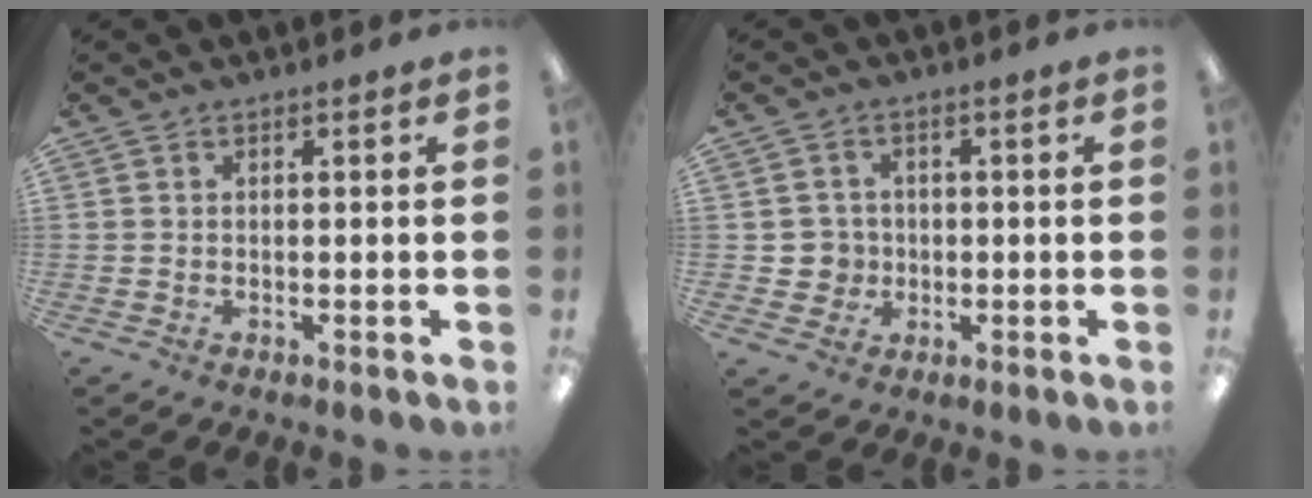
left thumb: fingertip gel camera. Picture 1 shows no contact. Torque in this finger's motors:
{"motor_torque": [-0.30, 0.31, -0.27, 0.35, 0.00]}